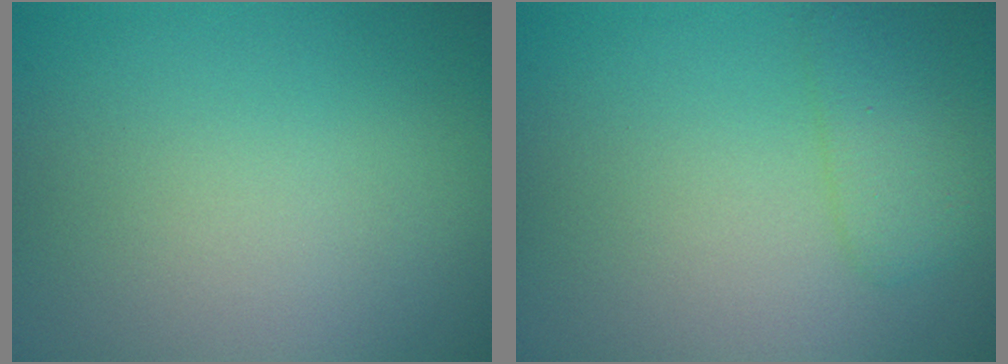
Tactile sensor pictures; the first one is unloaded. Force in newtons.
{"total": 2.1, "press": 2.1, "slide": 0.1}